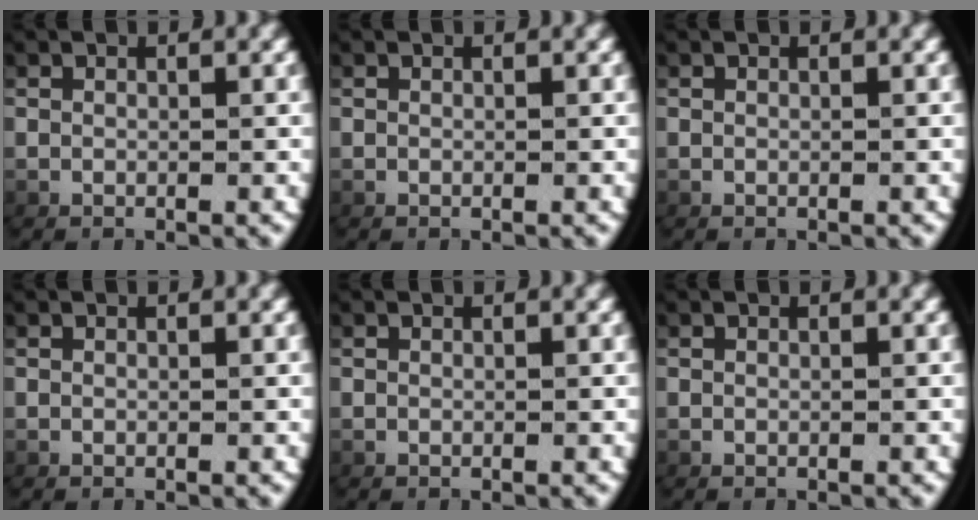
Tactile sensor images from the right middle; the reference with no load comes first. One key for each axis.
{"total": 0.0}
{"total": 0.0}
{"total": 0.0}
{"total": 0.0}
{"total": 0.0}